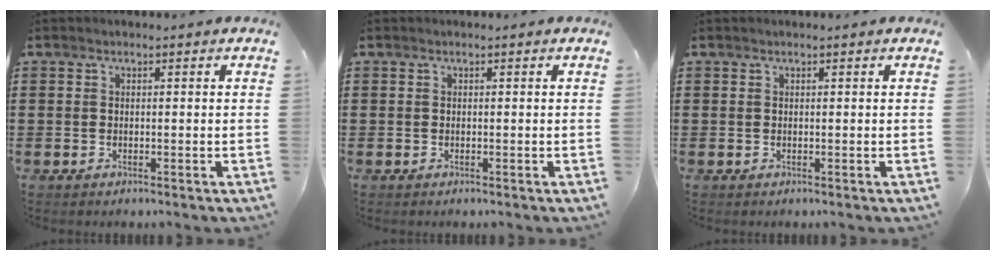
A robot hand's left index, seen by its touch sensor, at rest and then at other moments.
{"total": 0.0}
{"total": 0.0}